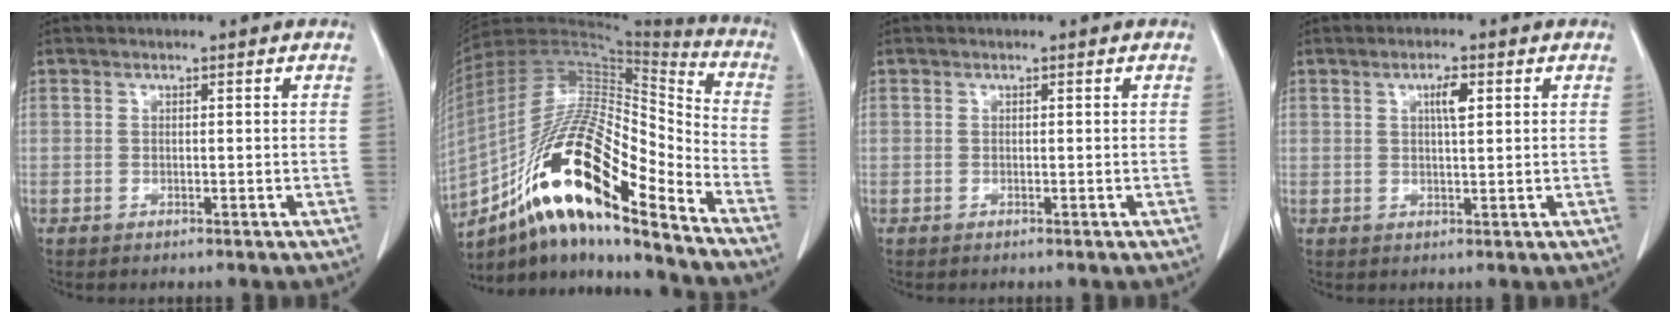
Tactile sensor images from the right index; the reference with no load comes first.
{"total": 22.7, "force": [-13.0, 4.4, 18.1], "torque": [-0.341, -0.002, -0.229]}
{"total": 0.0}
{"total": 2.9, "force": [1.0, 0.5, 2.6], "torque": [-0.046, 0.000, 0.017]}